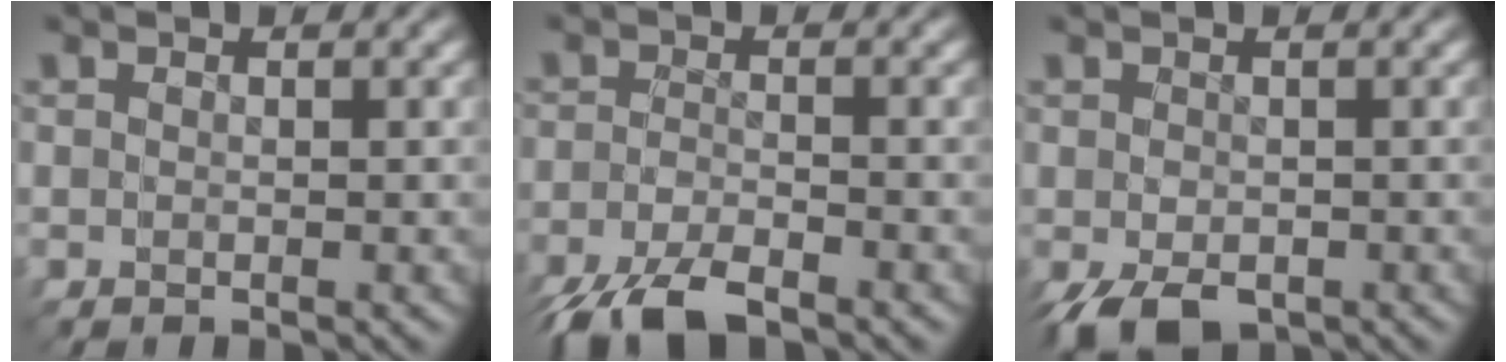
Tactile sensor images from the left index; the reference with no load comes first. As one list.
[{"total": 5.5, "force": [-5.4, -0.6, -0.4], "torque": [-0.017, -0.020, -0.080]}, {"total": 2.5, "force": [-1.6, 1.8, 0.7], "torque": [-0.013, -0.019, -0.011]}]